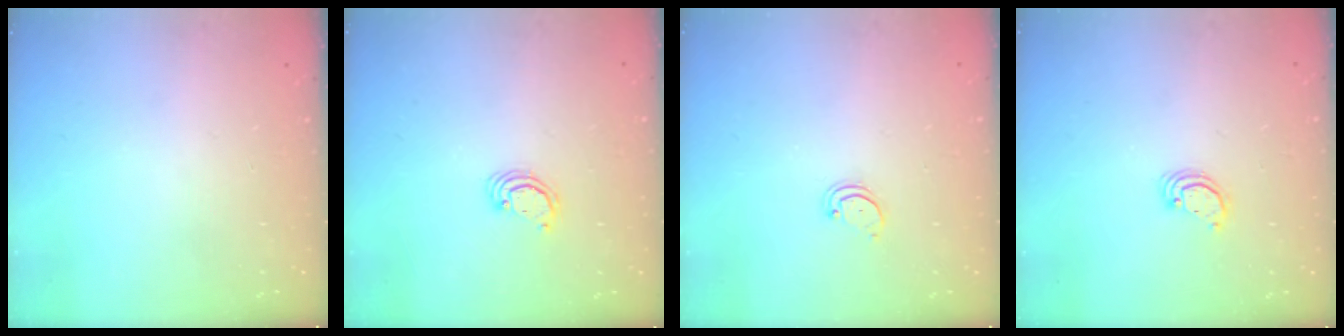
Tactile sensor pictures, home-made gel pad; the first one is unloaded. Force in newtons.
{"total": 2.3, "press": 2.3, "slide": 0.2}
{"total": 2.2, "press": 2.2, "slide": 0.2}
{"total": 2.8, "press": 2.8, "slide": 0.2}